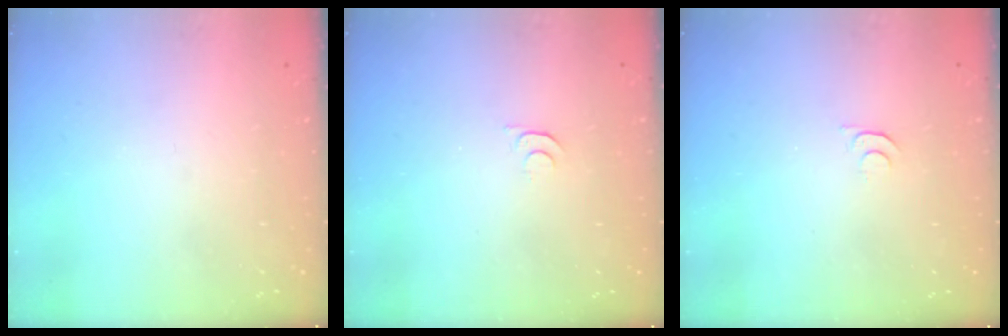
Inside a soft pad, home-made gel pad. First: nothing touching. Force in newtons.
{"total": 5.3, "press": 5.3, "slide": 0.5}
{"total": 5.3, "press": 5.3, "slide": 0.5}